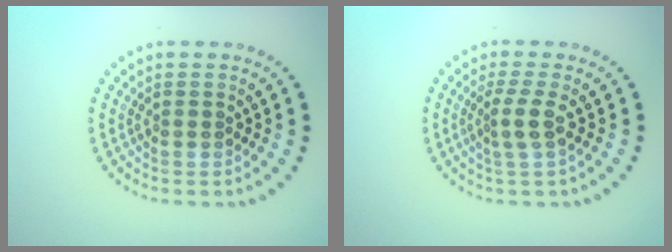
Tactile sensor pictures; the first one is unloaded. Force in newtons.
{"total": 2.0, "press": 1.4, "slide": 1.4}